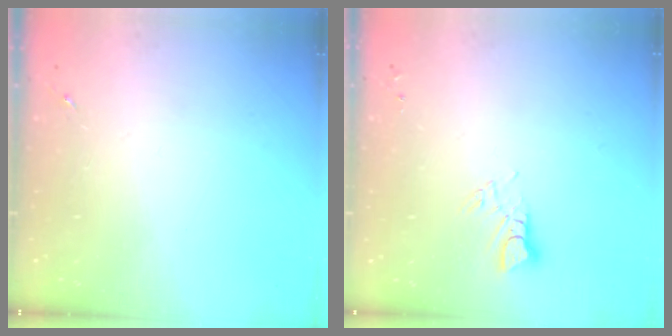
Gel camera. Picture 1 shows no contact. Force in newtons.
{"total": 3.8, "press": 3.7, "slide": 0.3}